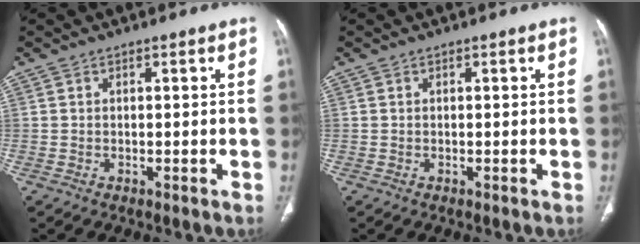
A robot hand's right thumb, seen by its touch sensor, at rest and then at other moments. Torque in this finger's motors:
{"motor_torque": [-0.04, 0.05, -0.25, -0.03, 0.00]}